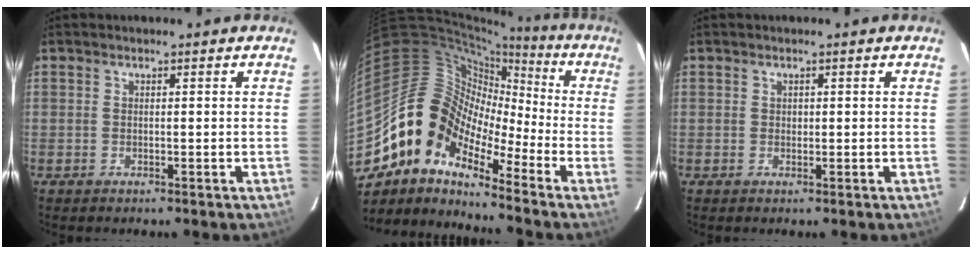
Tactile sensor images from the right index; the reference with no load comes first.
{"total": 13.1, "force": [-8.6, 7.5, 6.5], "torque": [-0.104, 0.016, -0.193]}
{"total": 0.6, "force": [0.1, 0.6, 0.1], "torque": [0.001, 0.002, 0.003]}